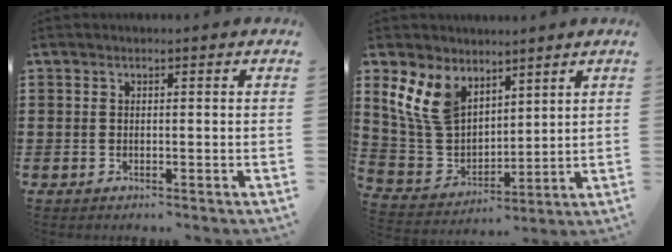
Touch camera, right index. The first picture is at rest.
{"total": 9.4, "force": [5.5, 6.2, 4.6], "torque": [-0.140, -0.014, 0.104]}